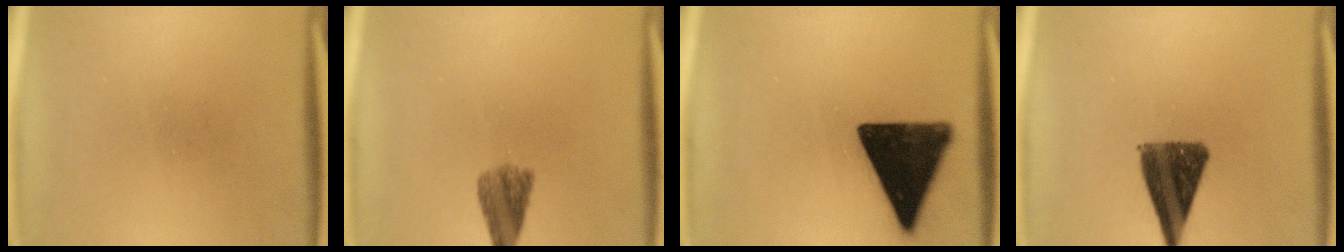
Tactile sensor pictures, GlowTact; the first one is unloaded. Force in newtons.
{"total": 4.5}
{"total": 16.3}
{"total": 11.2}